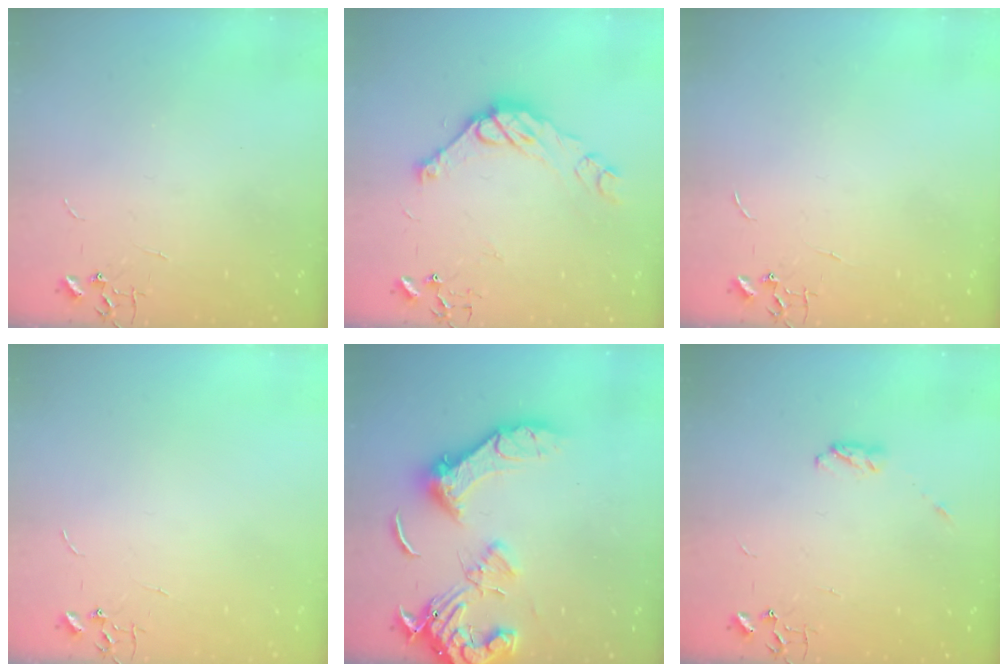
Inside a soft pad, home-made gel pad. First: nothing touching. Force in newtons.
{"total": 12.8, "press": 12.8, "slide": 0.8}
{"total": 0.0}
{"total": 0.0}
{"total": 17.6, "press": 17.6, "slide": 1.5}
{"total": 4.0, "press": 3.9, "slide": 0.6}